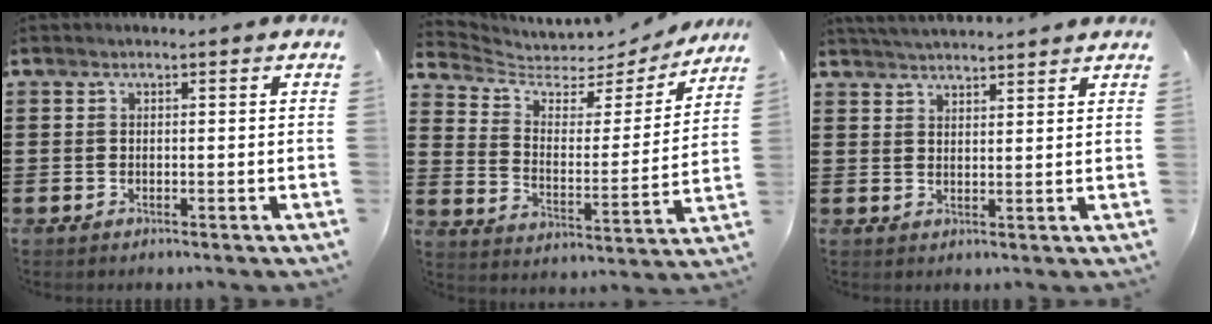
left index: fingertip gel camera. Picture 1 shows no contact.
{"total": 4.7, "force": [4.0, 2.2, 1.2], "torque": [-0.050, -0.031, 0.064]}
{"total": 3.1, "force": [3.1, -0.3, 0.3], "torque": [-0.014, -0.009, 0.057]}